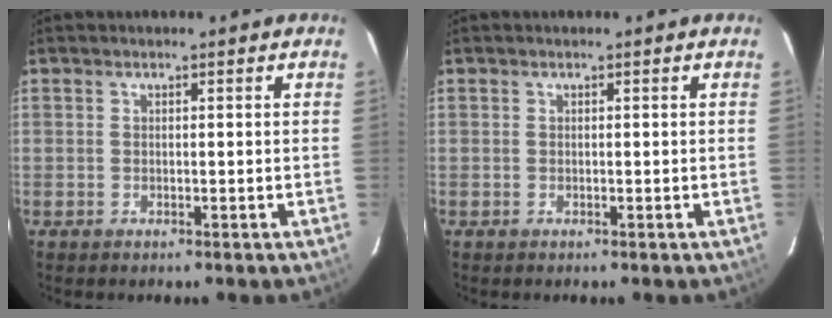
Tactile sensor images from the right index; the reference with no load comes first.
{"total": 0.0}